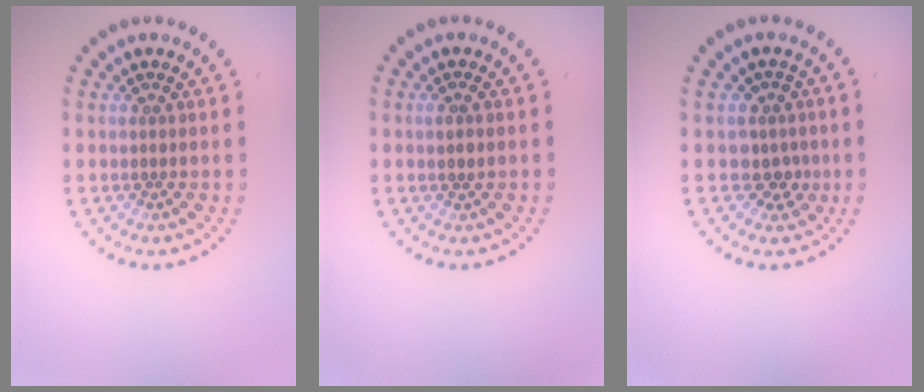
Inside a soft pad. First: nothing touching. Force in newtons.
{"total": 0.8, "press": 0.8, "slide": 0.3}
{"total": 2.2, "press": 1.7, "slide": 1.4}